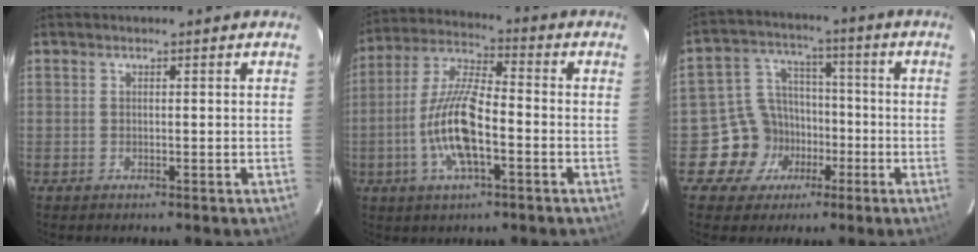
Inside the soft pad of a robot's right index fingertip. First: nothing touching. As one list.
[{"total": 12.9, "force": [-3.9, 3.9, 11.7], "torque": [-0.246, 0.001, -0.076]}, {"total": 10.1, "force": [-4.4, 8.9, 1.8], "torque": [-0.055, 0.037, -0.064]}]